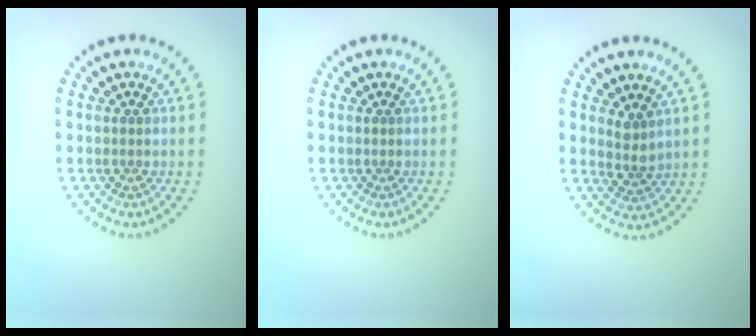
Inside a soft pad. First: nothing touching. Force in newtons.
{"total": 0.0}
{"total": 2.0, "press": 1.5, "slide": 1.2}